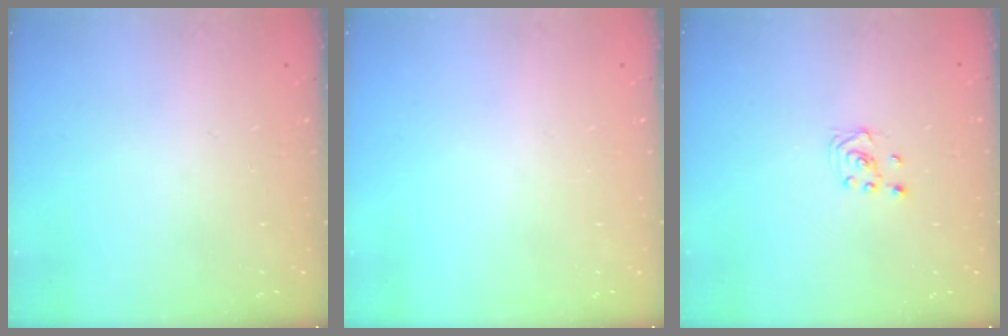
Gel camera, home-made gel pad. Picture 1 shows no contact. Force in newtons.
{"total": 0.0}
{"total": 1.9, "press": 1.7, "slide": 0.8}